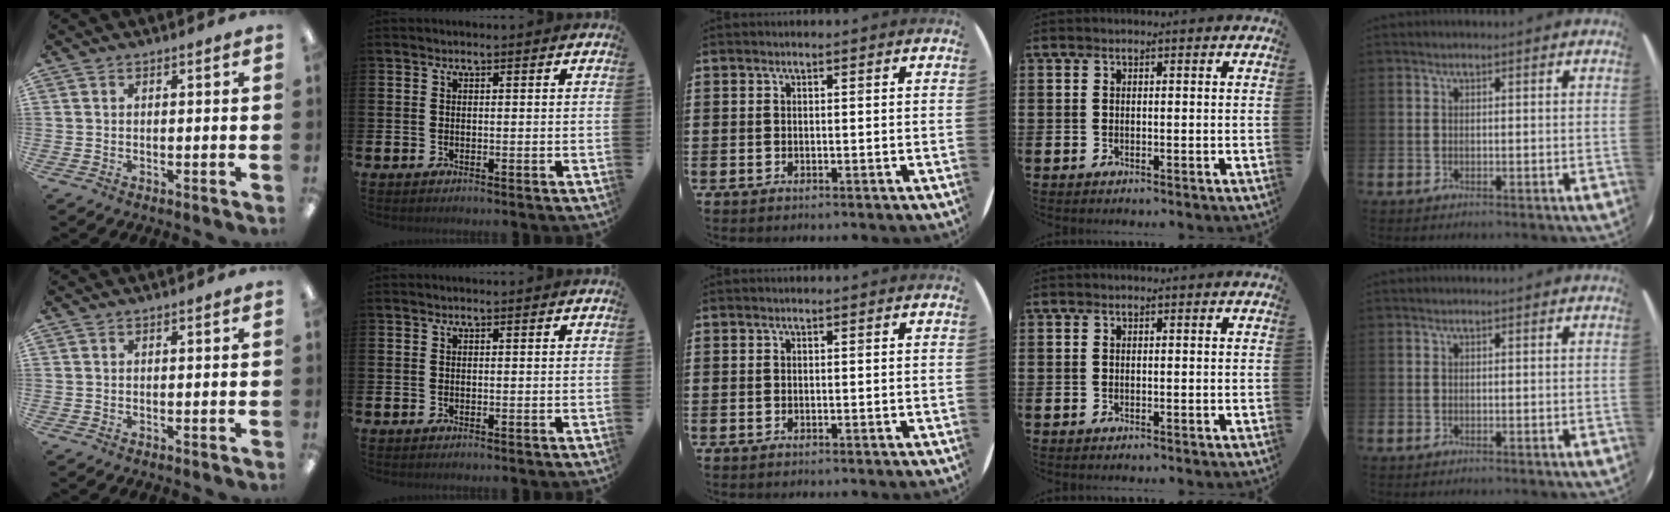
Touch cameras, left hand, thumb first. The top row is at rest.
{}